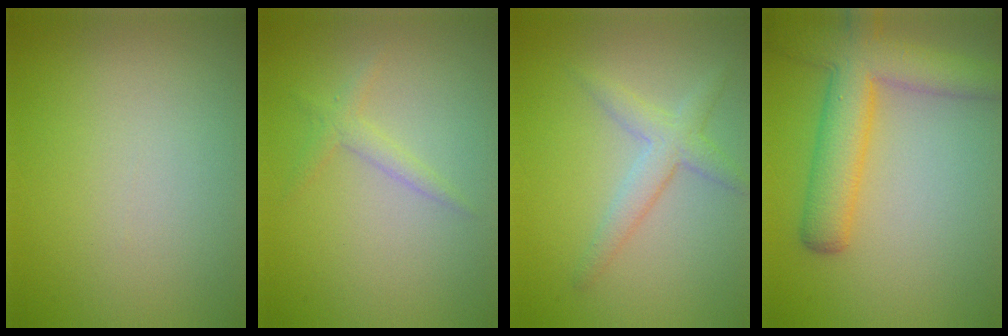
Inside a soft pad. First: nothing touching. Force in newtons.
{"total": 1.4, "press": 1.4, "slide": 0.0}
{"total": 2.2, "press": 2.2, "slide": 0.2}
{"total": 6.6, "press": 6.6, "slide": 0.4}